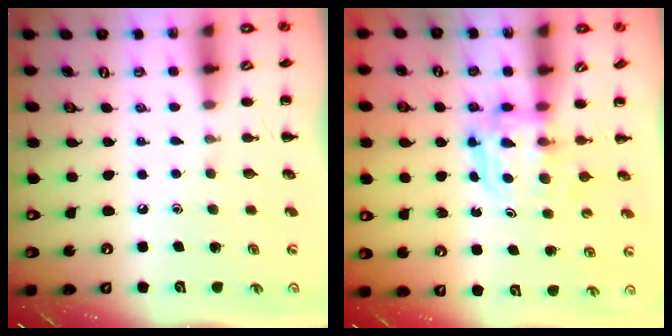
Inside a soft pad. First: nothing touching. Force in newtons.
{"total": 3.6, "press": 3.6, "slide": 0.2}